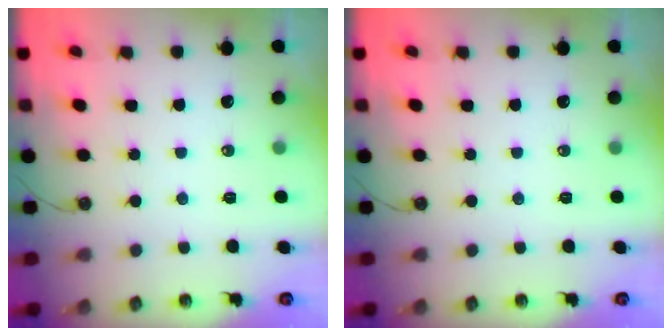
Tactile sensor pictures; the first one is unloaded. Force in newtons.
{"total": 0.0}